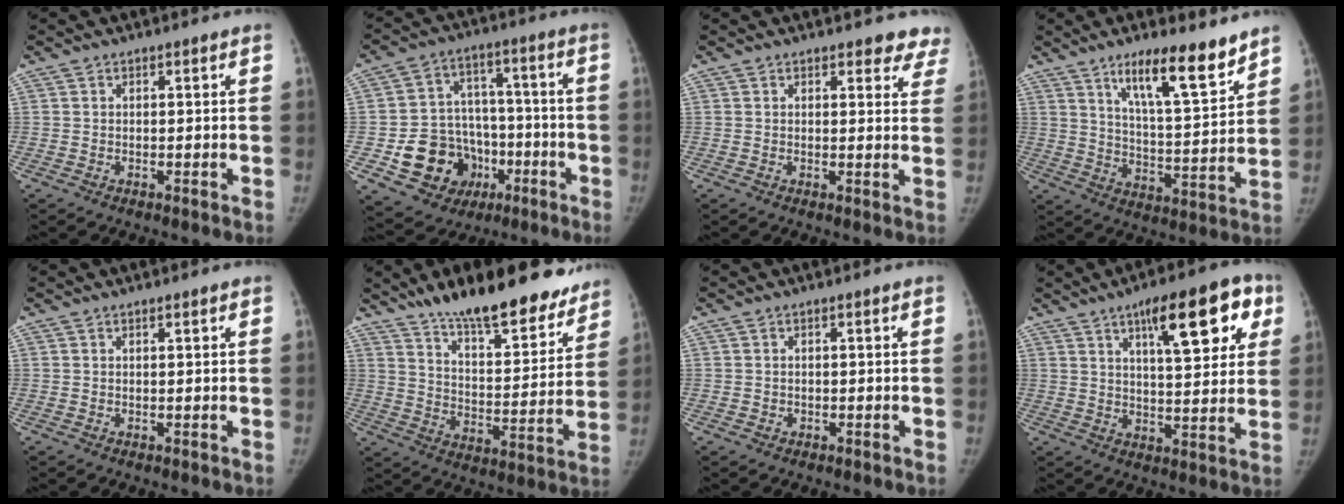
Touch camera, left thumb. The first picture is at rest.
{"total": 16.3, "force": [-5.4, 13.7, 6.9], "torque": [-0.079, 0.053, -0.073]}
{"total": 6.3, "force": [5.6, 2.8, 0.9], "torque": [0.042, -0.024, 0.039]}
{"total": 14.5, "force": [10.0, 3.2, 10.0], "torque": [-0.137, -0.068, 0.170]}
{"total": 0.6, "force": [0.3, 0.1, 0.4], "torque": [-0.005, 0.000, 0.004]}
{"total": 23.2, "force": [17.9, 7.6, 12.5], "torque": [-0.144, -0.085, 0.268]}
{"total": 0.8, "force": [-0.3, 0.8, 0.1], "torque": [0.003, 0.005, -0.005]}
{"total": 16.7, "force": [7.8, 5.7, 13.5], "torque": [-0.152, -0.015, 0.108]}